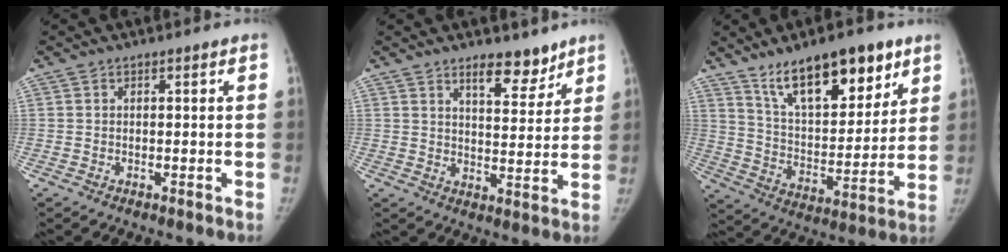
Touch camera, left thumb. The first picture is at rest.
{"total": 7.5, "force": [5.6, 3.2, 3.8], "torque": [-0.027, -0.040, 0.085]}
{"total": 19.6, "force": [12.3, 8.2, 12.8], "torque": [-0.155, -0.060, 0.214]}